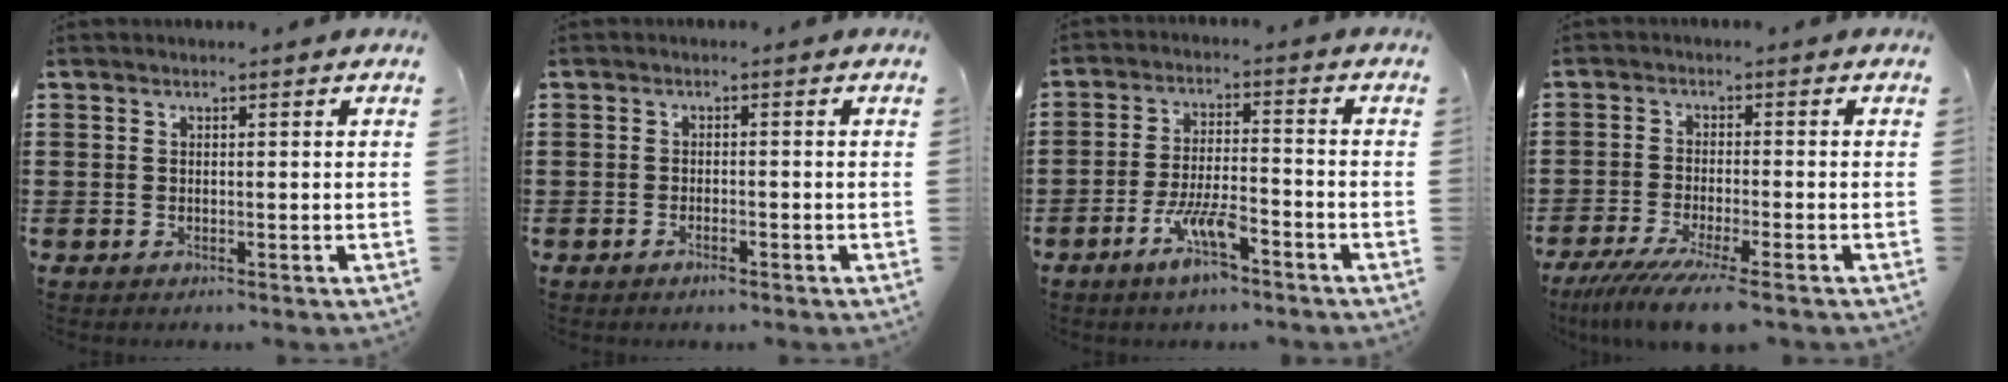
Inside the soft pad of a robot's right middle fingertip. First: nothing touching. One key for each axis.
{"total": 1.4, "fx": -1.0, "fy": 0.2, "fz": 0.9, "tx": -0.020, "ty": -0.007, "tz": -0.016}
{"total": 7.3, "fx": -4.4, "fy": 1.8, "fz": 5.5, "tx": -0.115, "ty": -0.002, "tz": -0.083}
{"total": 5.8, "fx": -4.6, "fy": -0.2, "fz": 3.6, "tx": -0.078, "ty": -0.022, "tz": -0.086}